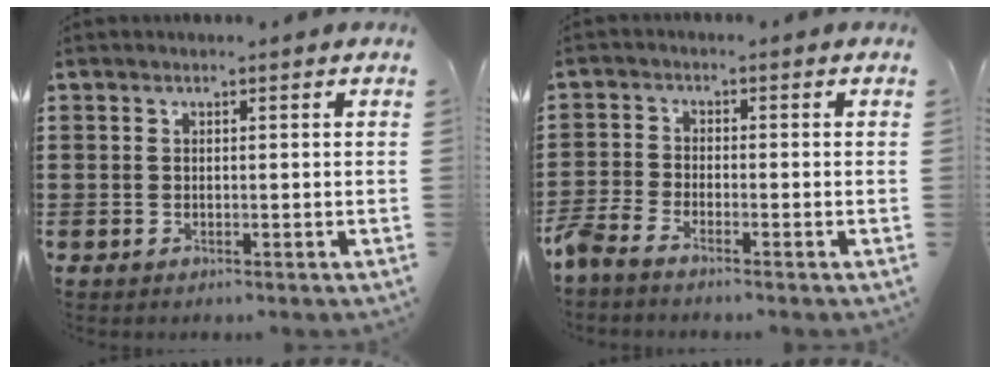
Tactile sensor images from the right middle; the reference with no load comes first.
{"total": 2.7, "force": [-2.5, 0.4, 0.9], "torque": [-0.046, -0.008, -0.061]}